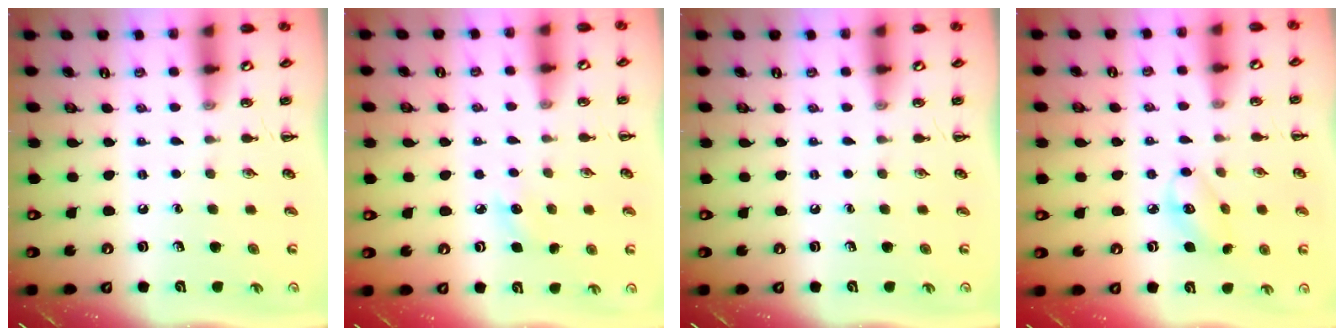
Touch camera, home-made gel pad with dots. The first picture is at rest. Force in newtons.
{"total": 6.1, "press": 5.9, "slide": 1.7}
{"total": 0.0}
{"total": 5.5, "press": 5.4, "slide": 0.8}